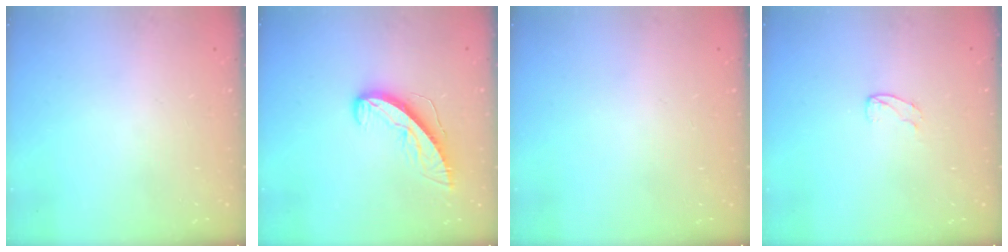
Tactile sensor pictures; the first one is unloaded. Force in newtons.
{"total": 10.1, "press": 10.1, "slide": 0.9}
{"total": 0.0}
{"total": 3.8, "press": 3.8, "slide": 0.4}